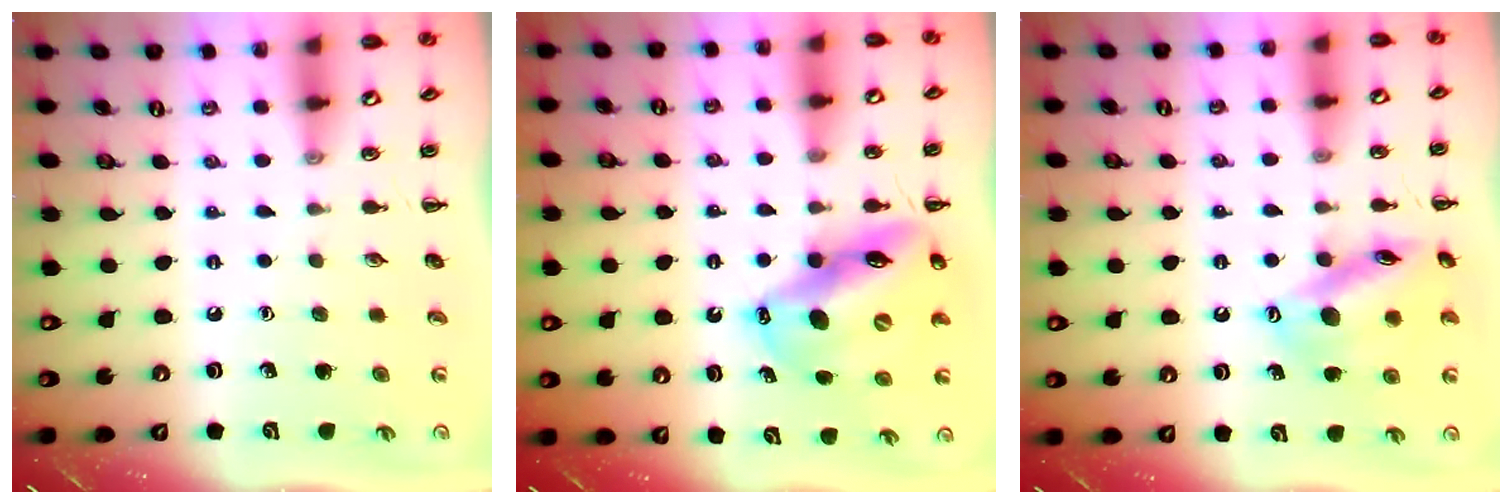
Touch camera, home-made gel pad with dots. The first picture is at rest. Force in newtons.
{"total": 15.2, "press": 14.7, "slide": 3.8}
{"total": 15.5, "press": 15.3, "slide": 2.0}